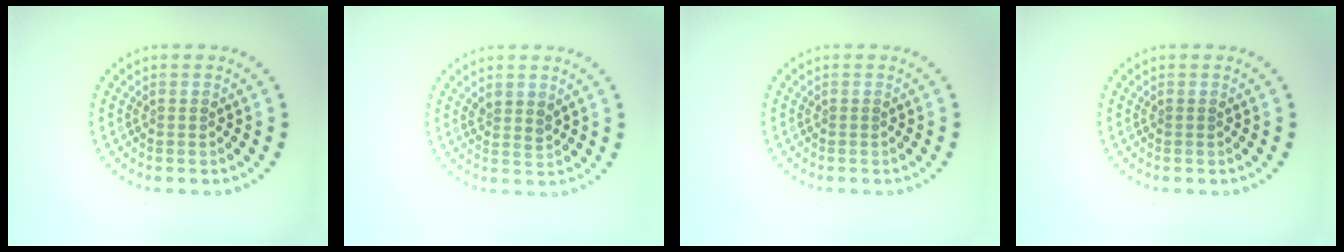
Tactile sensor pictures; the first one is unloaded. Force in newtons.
{"total": 1.5, "press": 1.2, "slide": 0.8}
{"total": 0.0}
{"total": 0.0}